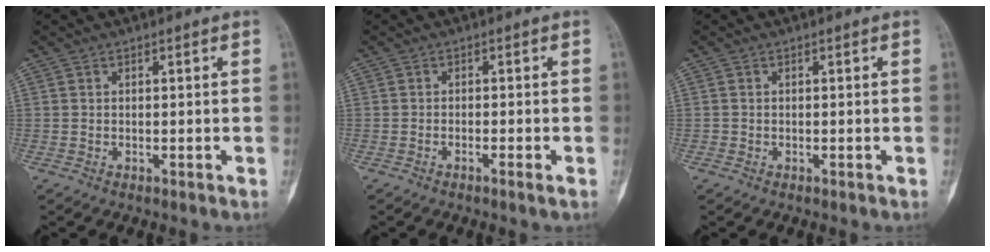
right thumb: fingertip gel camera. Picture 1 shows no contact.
{"total": 1.3, "force": [-0.8, 0.0, 1.1], "torque": [-0.027, 0.002, -0.018]}
{"total": 0.0}